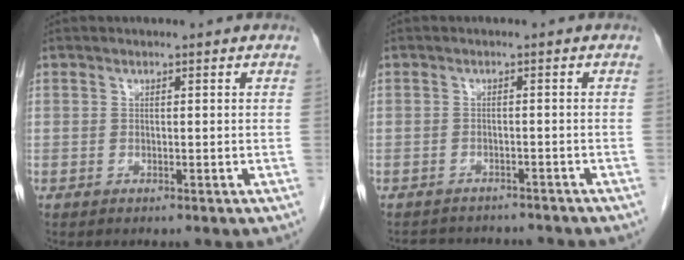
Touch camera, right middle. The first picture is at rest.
{"total": 8.0, "force": [-7.5, 2.2, 1.8], "torque": [-0.028, 0.007, -0.091]}